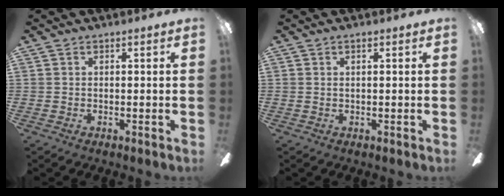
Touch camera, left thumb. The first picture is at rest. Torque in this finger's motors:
{"motor_torque": [-0.23, -0.05, -0.34, 0.15, -0.01]}